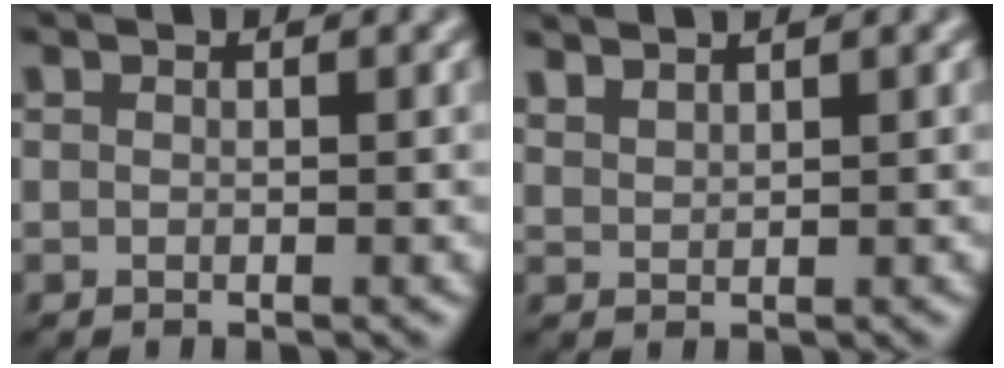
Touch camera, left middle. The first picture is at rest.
{"total": 1.7, "force": [1.6, 0.2, 0.5], "torque": [-0.008, 0.006, 0.029]}